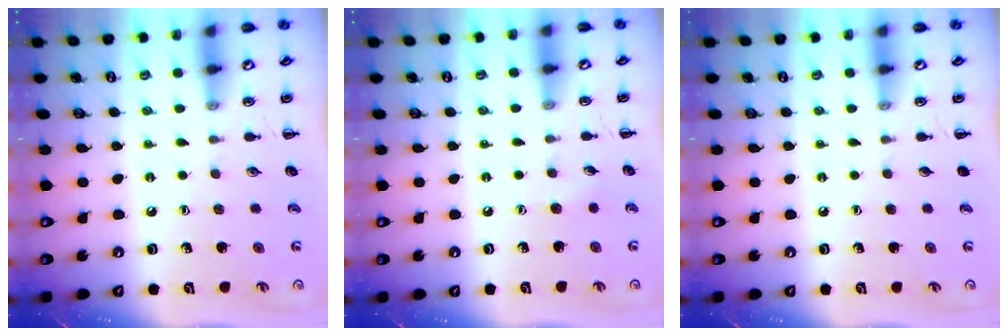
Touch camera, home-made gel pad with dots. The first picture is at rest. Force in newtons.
{"total": 3.9, "press": 3.7, "slide": 1.0}
{"total": 0.0}